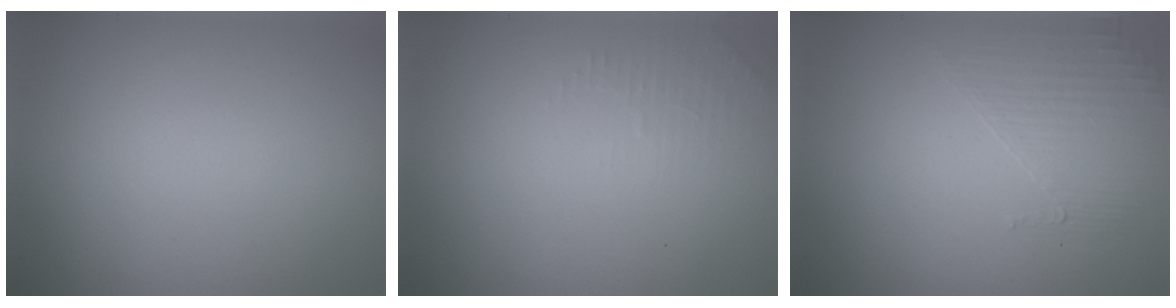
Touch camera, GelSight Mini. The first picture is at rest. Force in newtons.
{"total": 1.3, "press": 1.2, "slide": 0.3}
{"total": 1.7, "press": 0.9, "slide": 1.4}